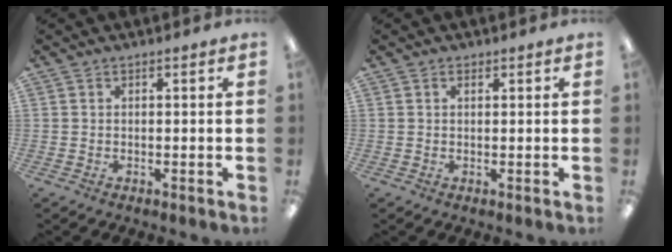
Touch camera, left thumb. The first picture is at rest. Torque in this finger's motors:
{"motor_torque": [0.06, -0.03, -0.32, -0.18, 0.02]}